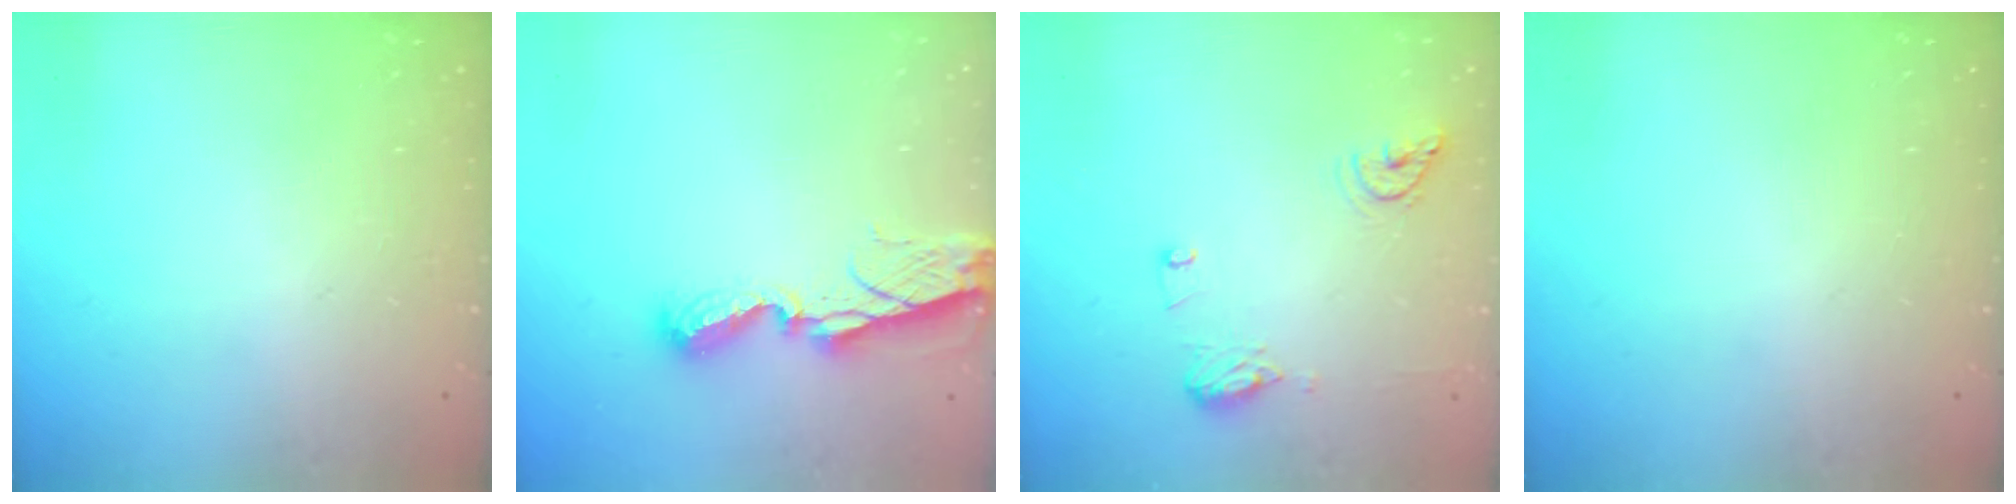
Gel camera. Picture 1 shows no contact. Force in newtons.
{"total": 8.4, "press": 8.4, "slide": 1.1}
{"total": 12.8, "press": 10.6, "slide": 7.2}
{"total": 0.0}